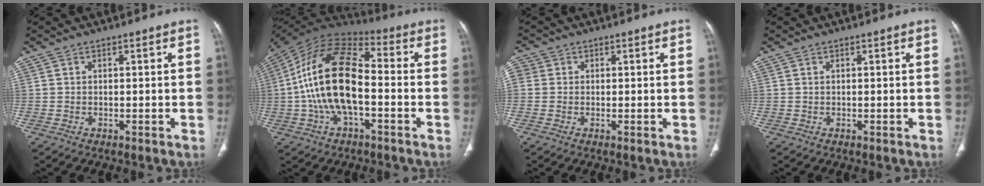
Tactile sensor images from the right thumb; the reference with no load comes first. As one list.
[{"total": 18.9, "force": [-2.3, 9.5, 16.2], "torque": [-0.308, 0.039, -0.045]}, {"total": 3.1, "force": [0.3, 2.9, 1.1], "torque": [-0.019, 0.009, 0.005]}, {"total": 0.0}]